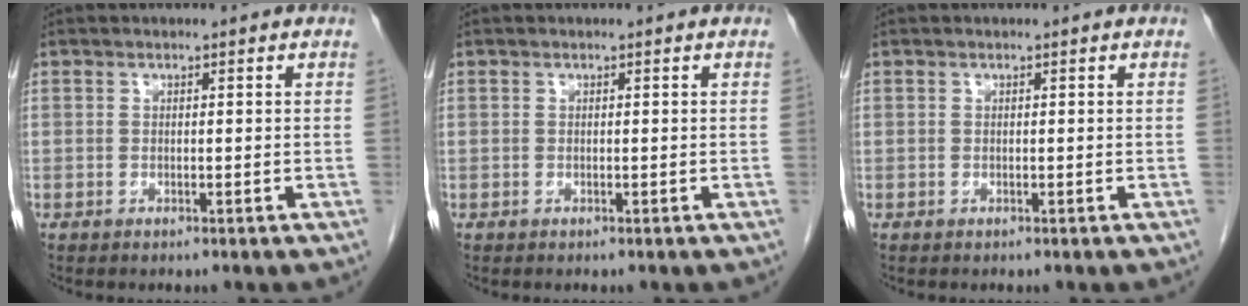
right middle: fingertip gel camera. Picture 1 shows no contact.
{"total": 0.0}
{"total": 0.0}